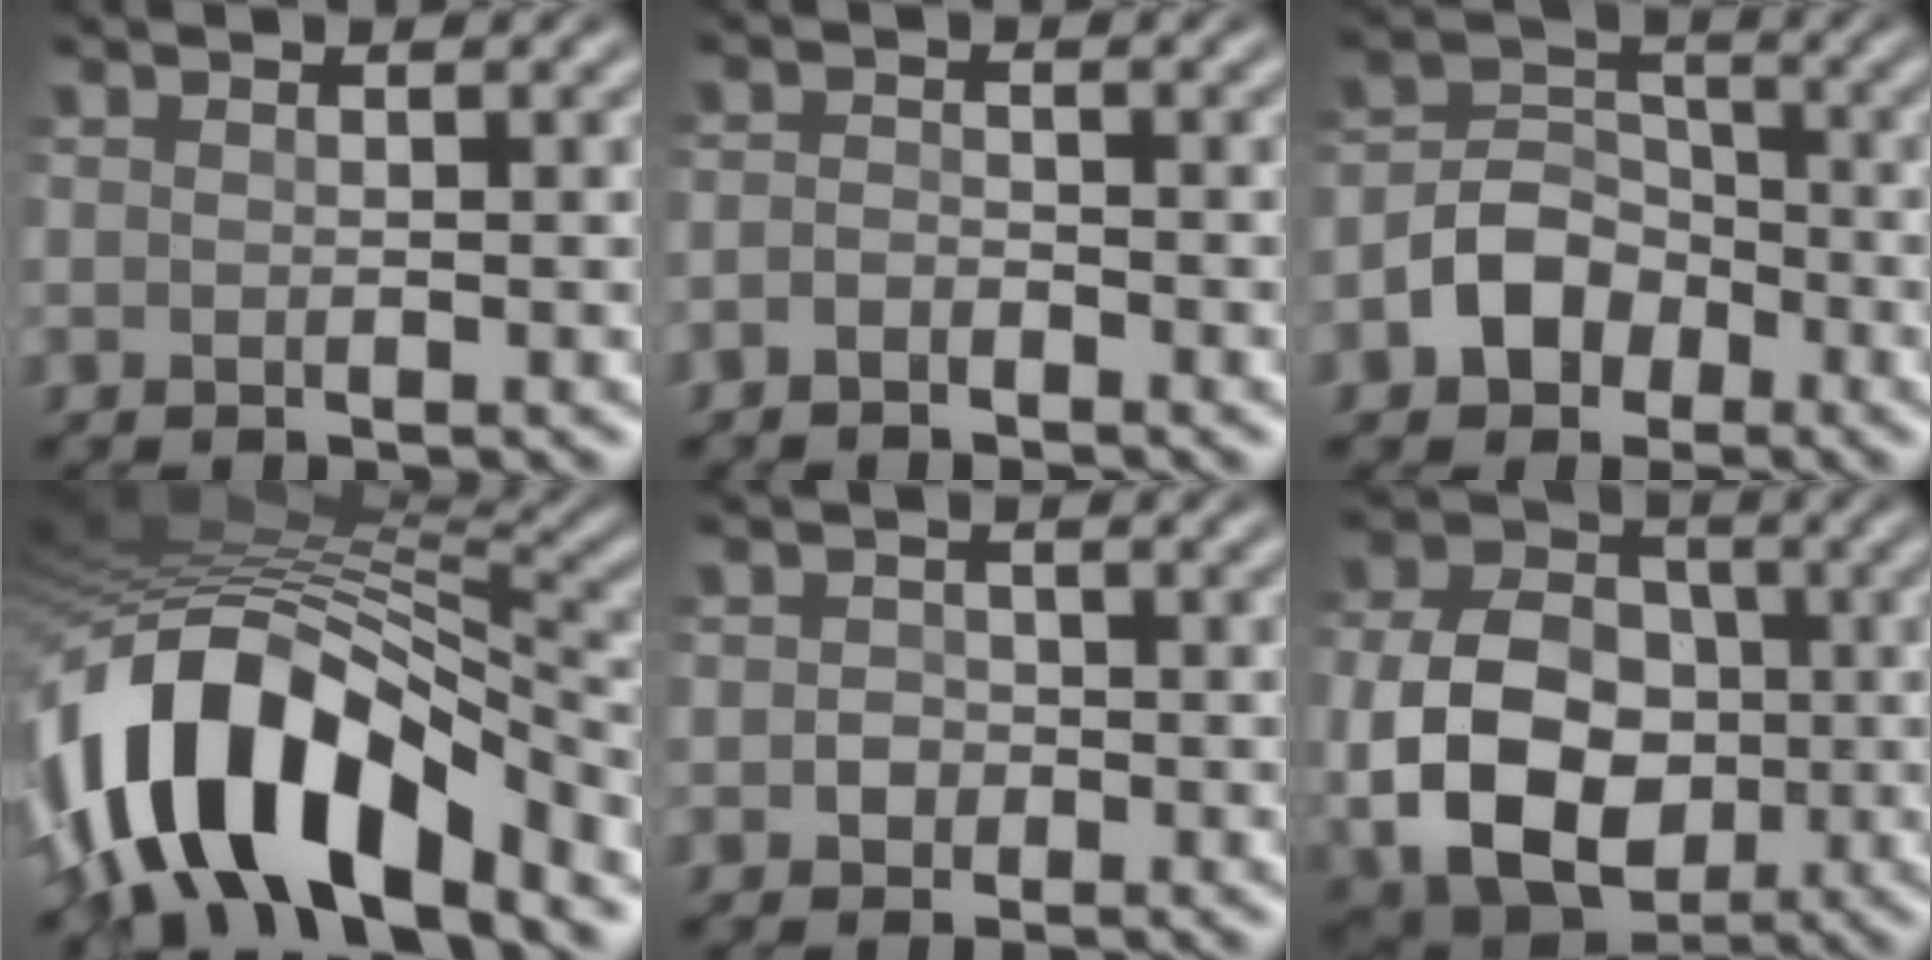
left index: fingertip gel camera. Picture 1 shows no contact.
{"total": 1.3, "force": [-1.0, 0.6, 0.5], "torque": [-0.009, 0.002, -0.024]}
{"total": 4.6, "force": [-2.2, 3.5, 2.1], "torque": [-0.030, 0.005, -0.047]}
{"total": 13.2, "force": [-7.1, 5.9, 9.5], "torque": [-0.158, 0.010, -0.133]}
{"total": 1.4, "force": [-0.3, 1.3, 0.5], "torque": [-0.003, -0.001, -0.010]}
{"total": 10.4, "force": [-1.4, 7.7, 6.8], "torque": [-0.129, -0.012, -0.029]}